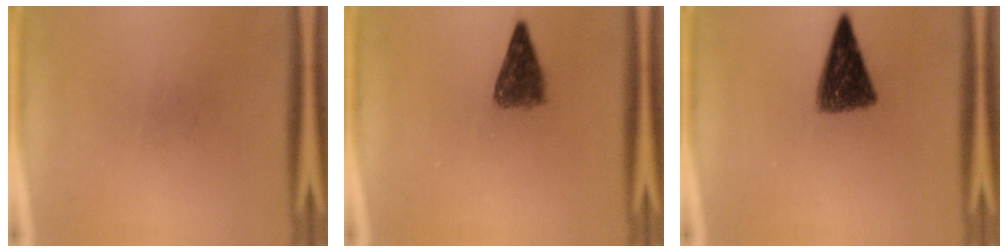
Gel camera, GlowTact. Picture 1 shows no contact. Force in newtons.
{"total": 4.7}
{"total": 9.0}